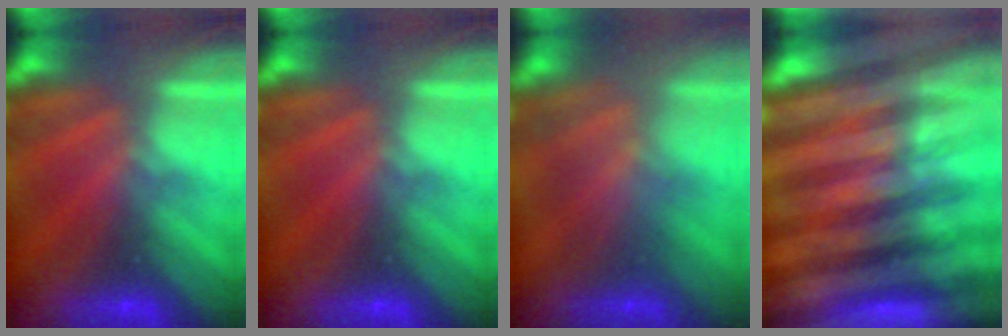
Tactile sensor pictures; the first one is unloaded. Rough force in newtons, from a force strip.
{"total": 0.0}
{"total": 3.8}
{"total": 6.5}